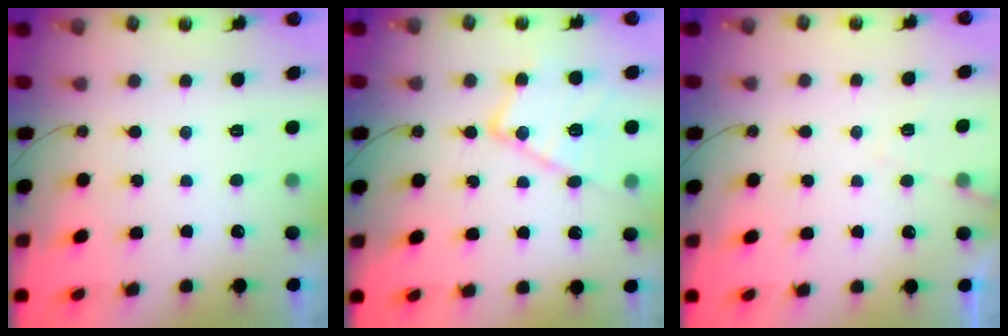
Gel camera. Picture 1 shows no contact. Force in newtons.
{"total": 16.6, "press": 16.5, "slide": 1.5}
{"total": 4.6, "press": 4.5, "slide": 0.6}